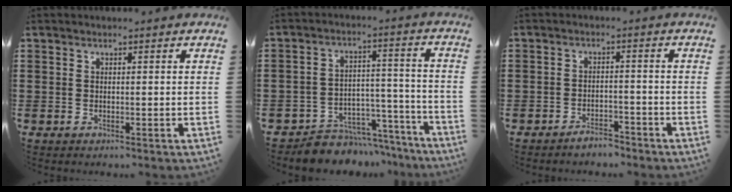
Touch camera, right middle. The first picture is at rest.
{"total": 6.5, "force": [-6.2, 2.0, 0.7], "torque": [-0.008, 0.027, -0.118]}
{"total": 2.7, "force": [-2.6, 0.4, 0.4], "torque": [-0.013, 0.001, -0.052]}